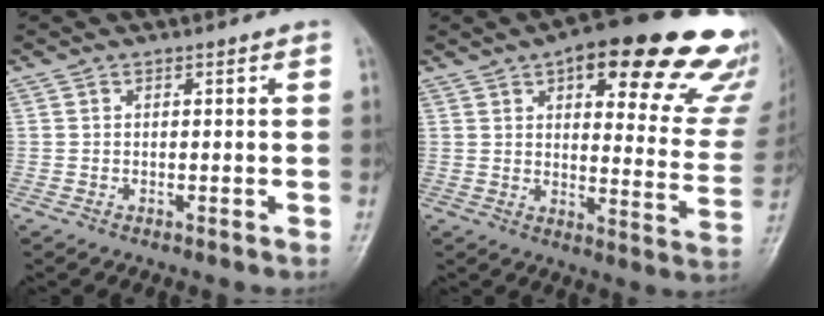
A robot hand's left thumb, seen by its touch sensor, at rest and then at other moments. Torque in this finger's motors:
{"motor_torque": [0.68, 0.63, 1.49, -1.28, 0.05]}